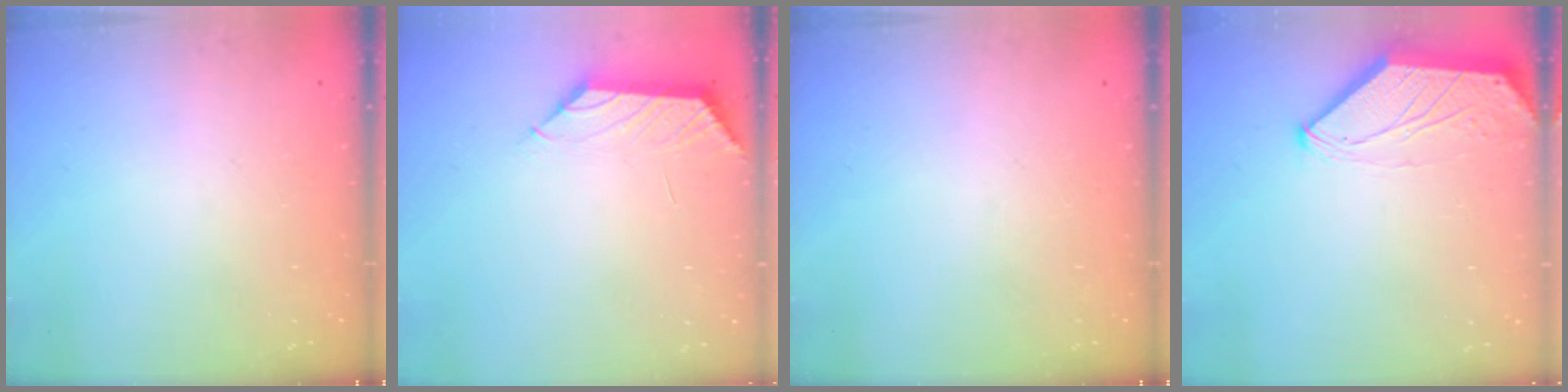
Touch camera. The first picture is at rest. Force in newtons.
{"total": 1.2, "press": 1.1, "slide": 0.6}
{"total": 0.0}
{"total": 0.0}